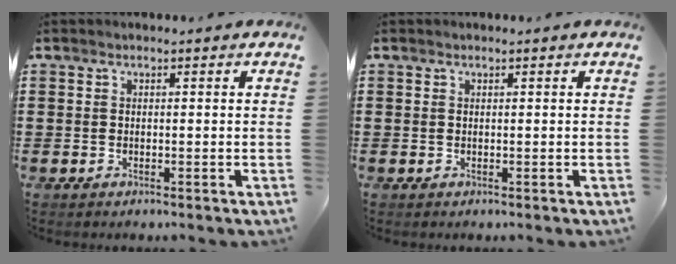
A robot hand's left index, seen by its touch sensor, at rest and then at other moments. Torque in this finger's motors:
{"motor_torque": [0.00, 0.00, 0.00, 0.00]}